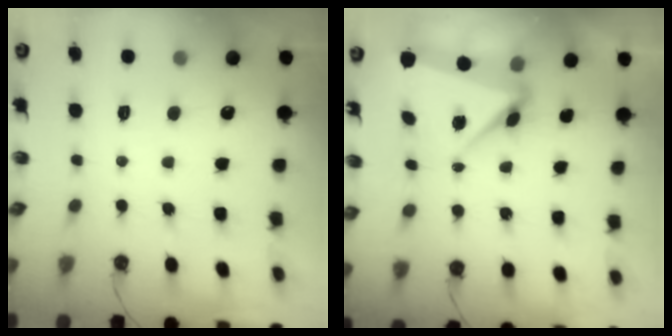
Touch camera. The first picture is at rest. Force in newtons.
{"total": 6.5, "press": 5.0, "slide": 4.2}